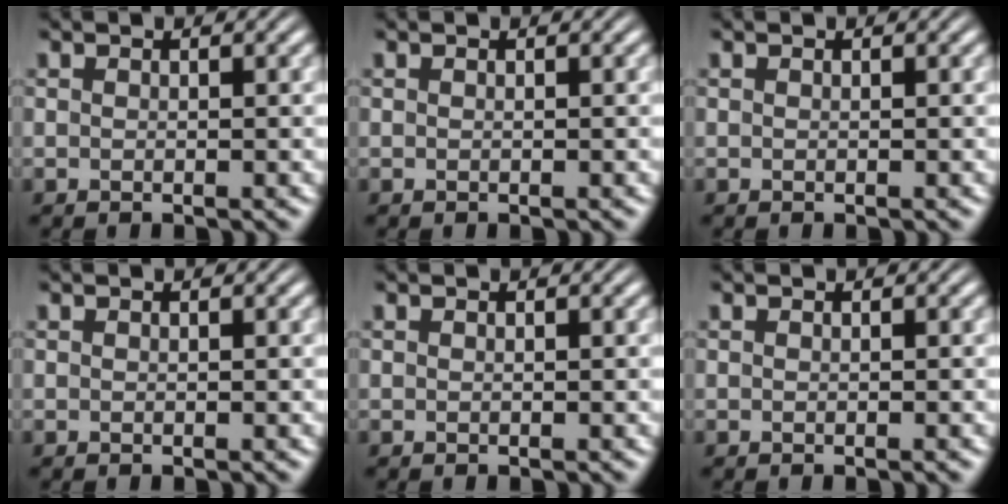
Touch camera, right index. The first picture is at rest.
{"total": 0.0}
{"total": 0.0}
{"total": 0.0}
{"total": 0.0}
{"total": 0.0}